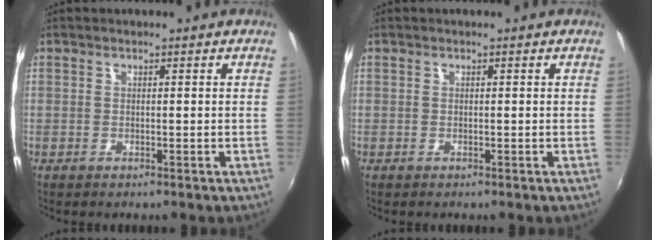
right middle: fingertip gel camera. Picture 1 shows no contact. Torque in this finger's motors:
{"motor_torque": [0.00, 0.00, 0.00, 0.00]}